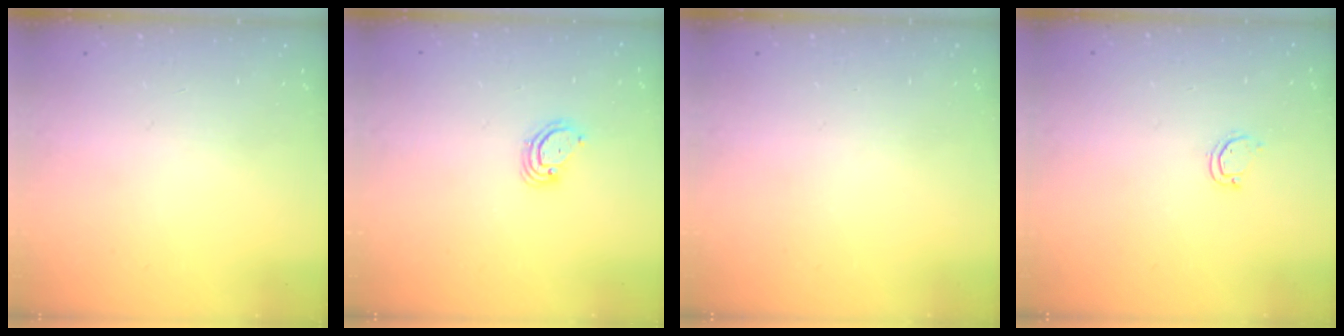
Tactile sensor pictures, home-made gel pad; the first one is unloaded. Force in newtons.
{"total": 3.8, "press": 3.8, "slide": 0.3}
{"total": 0.0}
{"total": 3.2, "press": 3.2, "slide": 0.2}